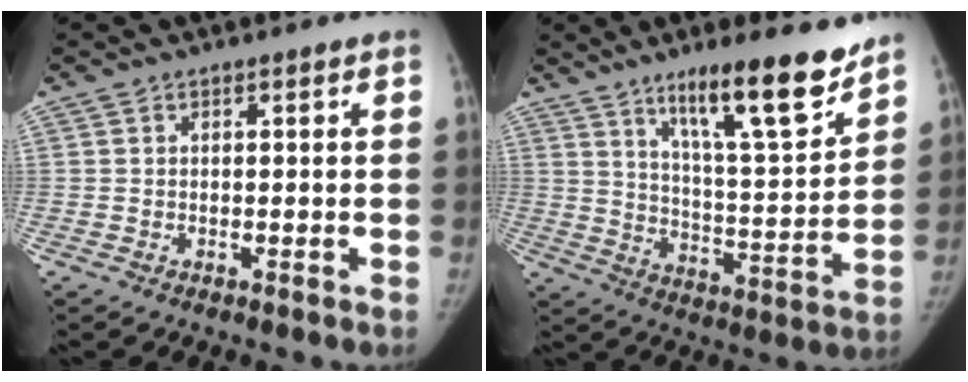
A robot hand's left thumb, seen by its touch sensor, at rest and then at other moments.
{"total": 17.6, "force": [12.1, 3.3, 12.3], "torque": [-0.164, -0.081, 0.201]}